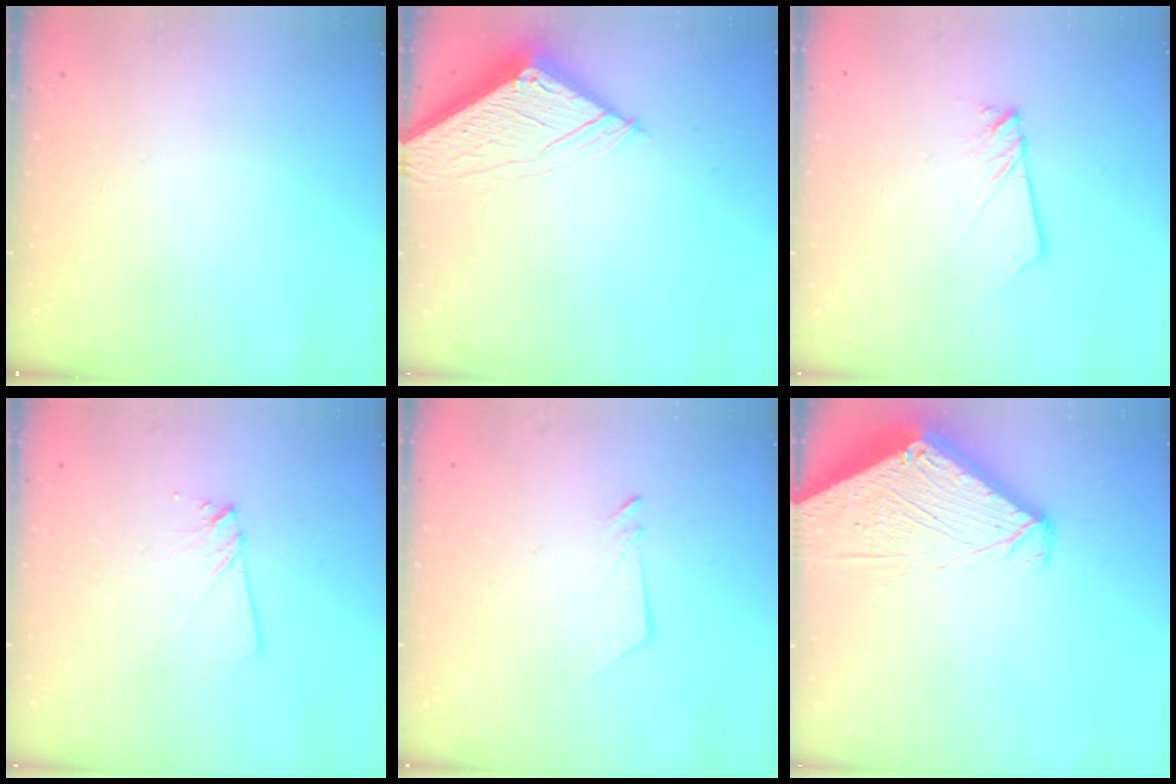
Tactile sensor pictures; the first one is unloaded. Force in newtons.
{"total": 6.6, "press": 6.6, "slide": 0.7}
{"total": 2.0, "press": 2.0, "slide": 0.2}
{"total": 3.5, "press": 3.5, "slide": 0.4}
{"total": 2.5, "press": 2.5, "slide": 0.2}
{"total": 6.9, "press": 6.9, "slide": 0.6}